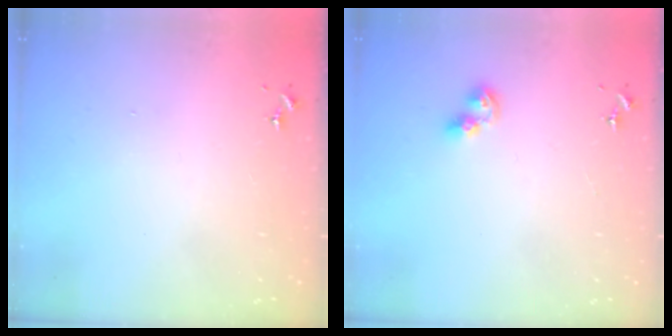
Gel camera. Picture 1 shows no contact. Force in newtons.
{"total": 6.1, "press": 6.1, "slide": 0.4}